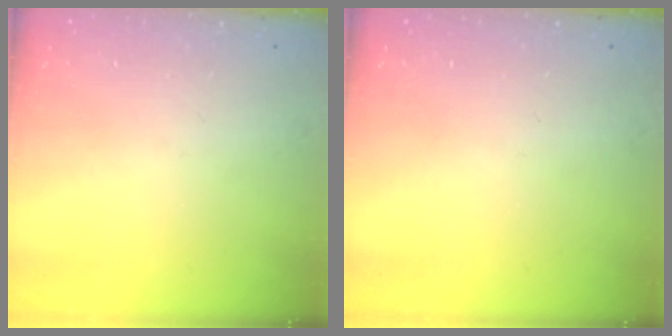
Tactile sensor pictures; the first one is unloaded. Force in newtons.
{"total": 0.0}